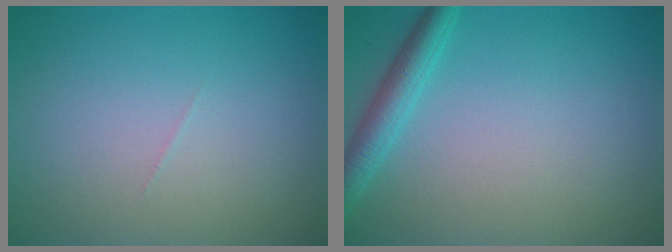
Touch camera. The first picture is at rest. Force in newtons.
{"total": 2.7, "press": 2.7, "slide": 0.1}